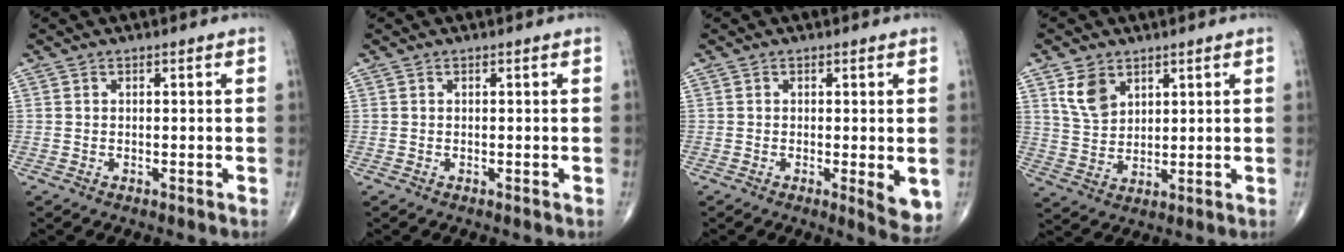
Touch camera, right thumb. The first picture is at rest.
{"total": 0.0}
{"total": 5.0, "force": [-0.7, 1.4, 4.7], "torque": [-0.064, -0.014, -0.010]}
{"total": 6.7, "force": [3.5, 4.5, 3.5], "torque": [-0.050, -0.019, 0.076]}